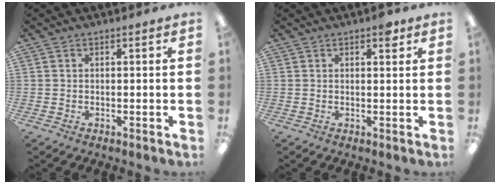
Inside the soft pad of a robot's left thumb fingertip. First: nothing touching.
{"total": 3.0, "force": [1.8, 0.8, 2.2], "torque": [-0.025, -0.007, 0.025]}